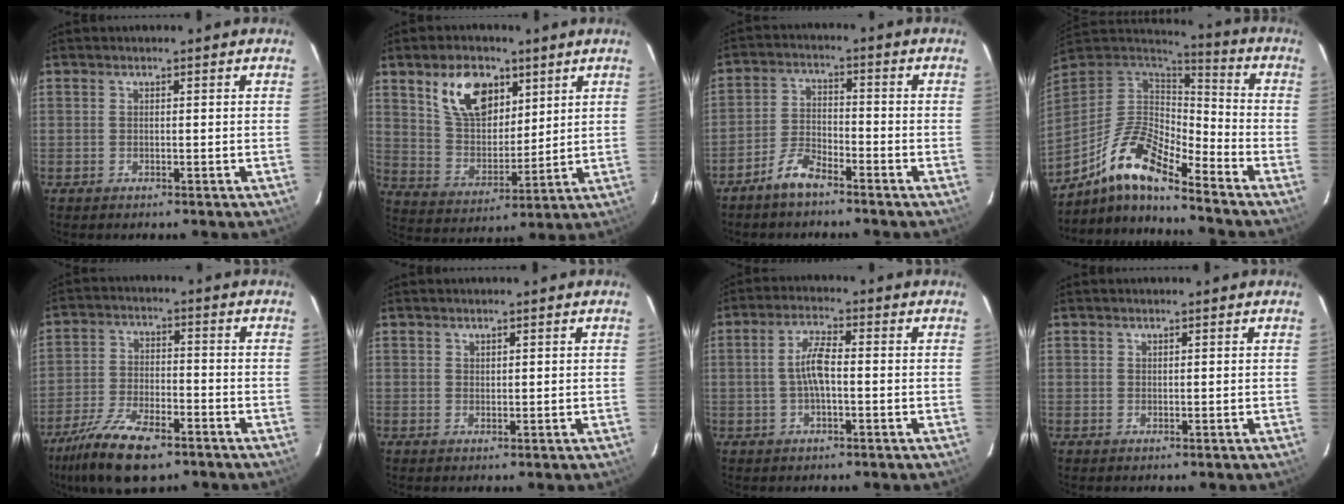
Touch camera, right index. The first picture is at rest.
{"total": 12.9, "force": [6.8, 7.5, 7.9], "torque": [-0.141, 0.016, 0.135]}
{"total": 5.5, "force": [-4.4, 1.7, 2.7], "torque": [-0.065, 0.011, -0.088]}
{"total": 14.4, "force": [-10.7, 3.4, 9.1], "torque": [-0.177, 0.002, -0.216]}
{"total": 14.0, "force": [-9.7, 5.3, 8.6], "torque": [-0.194, -0.026, -0.180]}
{"total": 0.9, "force": [0.7, 0.5, 0.3], "torque": [-0.002, 0.002, 0.013]}
{"total": 5.3, "force": [-0.4, 1.7, 5.0], "torque": [-0.099, 0.010, -0.008]}
{"total": 0.7, "force": [0.2, 0.6, 0.0], "torque": [0.004, 0.004, 0.004]}